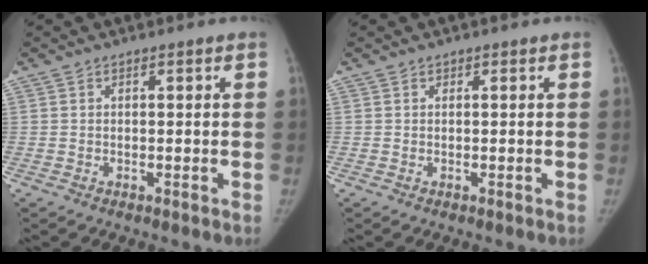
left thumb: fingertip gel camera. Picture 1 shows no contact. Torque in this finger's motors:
{"motor_torque": [0.05, 0.02, 0.38, -0.47, 0.05]}